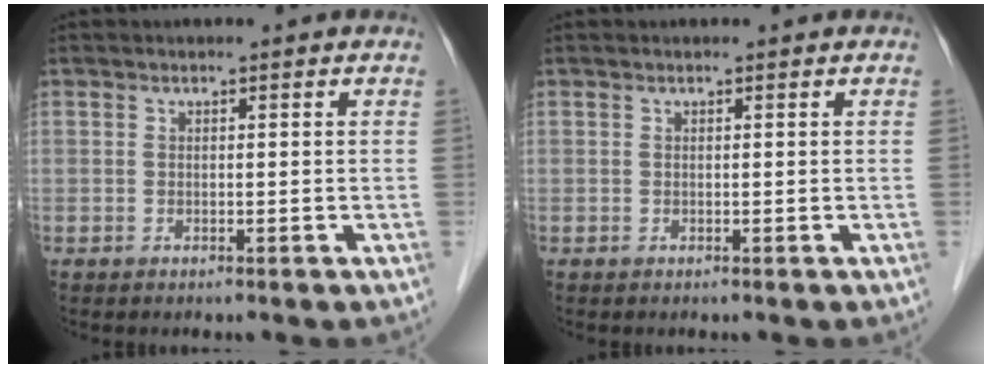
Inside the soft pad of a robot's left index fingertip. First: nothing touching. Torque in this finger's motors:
{"motor_torque": [0.03, 0.01, 0.00, 0.00]}